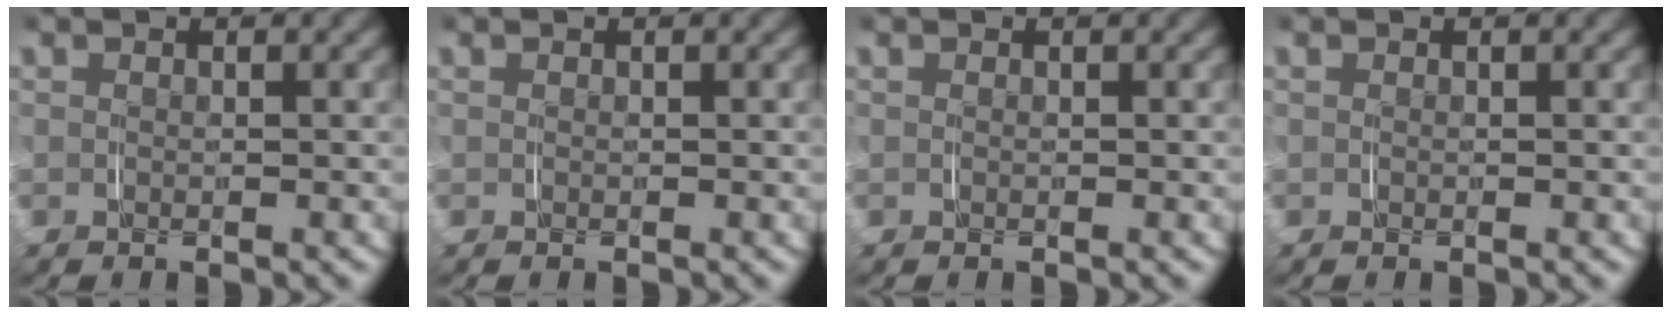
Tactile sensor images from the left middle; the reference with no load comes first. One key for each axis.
{"total": 0.0}
{"total": 0.0}
{"total": 0.0}